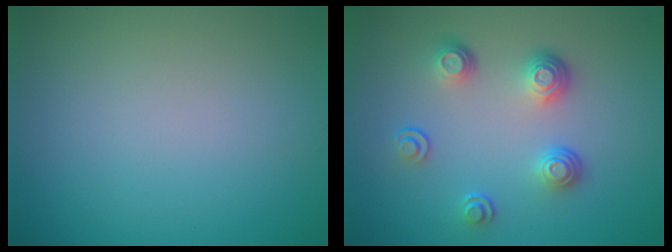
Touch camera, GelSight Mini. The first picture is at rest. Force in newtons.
{"total": 3.6, "press": 2.6, "slide": 2.4}